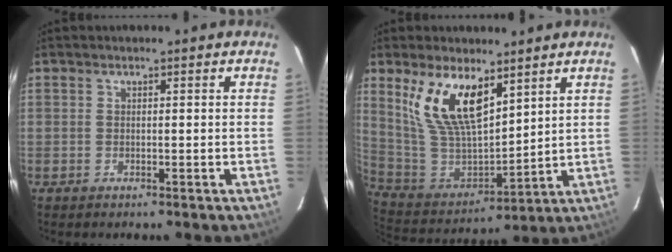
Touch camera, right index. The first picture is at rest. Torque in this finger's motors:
{"motor_torque": [0.82, 0.66, 0.56, 0.15]}